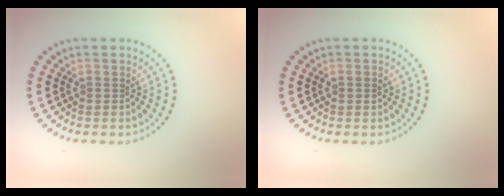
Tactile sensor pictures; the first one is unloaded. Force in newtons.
{"total": 0.9, "press": 0.9, "slide": 0.1}